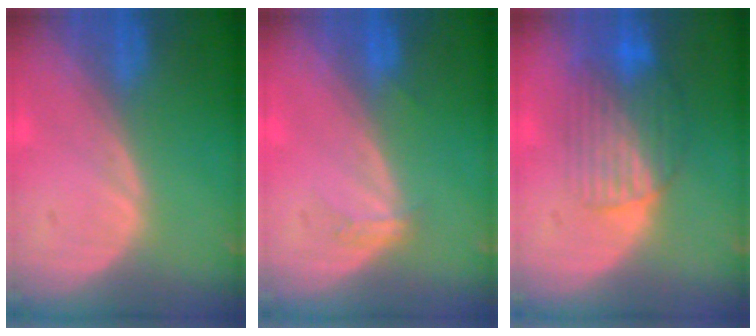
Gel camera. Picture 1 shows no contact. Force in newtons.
{"total": 1.5, "press": 1.4, "slide": 0.3}
{"total": 8.2, "press": 7.3, "slide": 3.9}